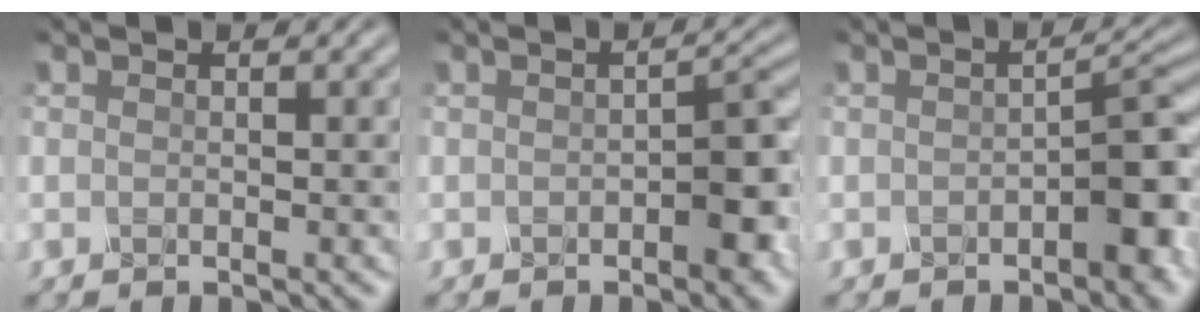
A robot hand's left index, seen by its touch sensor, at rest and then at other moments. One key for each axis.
{"total": 3.0, "fx": -1.5, "fy": 0.6, "fz": 2.6, "tx": -0.049, "ty": 0.005, "tz": -0.018}
{"total": 3.8, "fx": -1.8, "fy": 0.7, "fz": 3.2, "tx": -0.056, "ty": 0.009, "tz": -0.024}